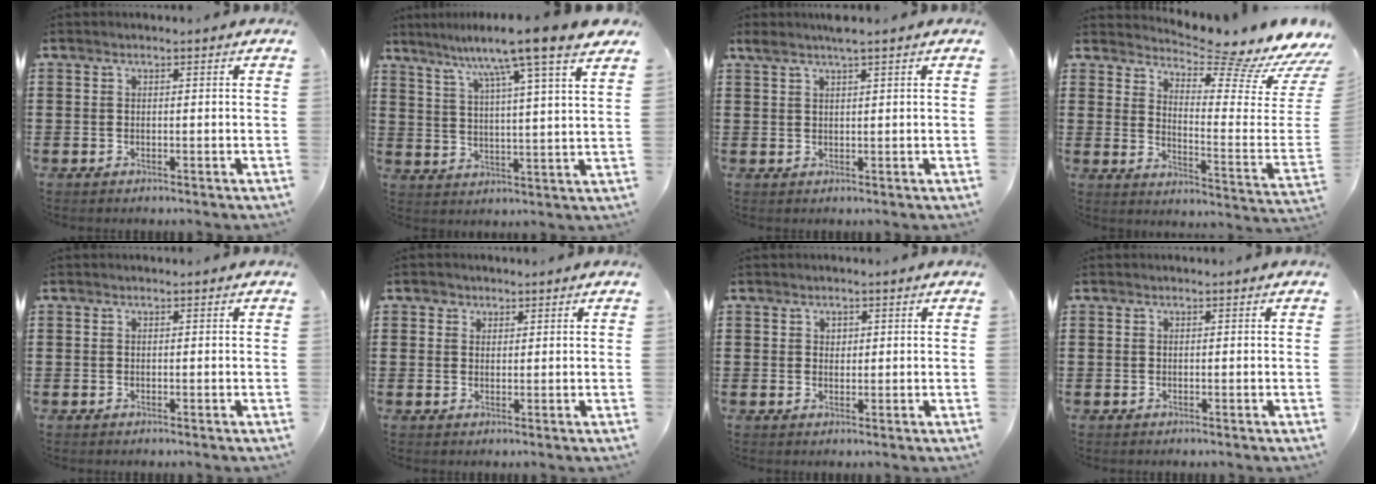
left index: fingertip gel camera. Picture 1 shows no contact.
{"total": 9.1, "force": [7.5, -1.2, 5.0], "torque": [-0.110, -0.051, 0.114]}
{"total": 2.5, "force": [1.9, -0.1, 1.6], "torque": [-0.036, 0.002, 0.034]}
{"total": 6.4, "force": [5.4, 0.4, 3.3], "torque": [-0.061, -0.068, 0.084]}
{"total": 0.0}
{"total": 1.7, "force": [1.1, 1.2, 0.1], "torque": [0.002, 0.002, 0.020]}
{"total": 1.2, "force": [0.6, 1.0, 0.4], "torque": [-0.002, 0.001, 0.011]}
{"total": 0.0}